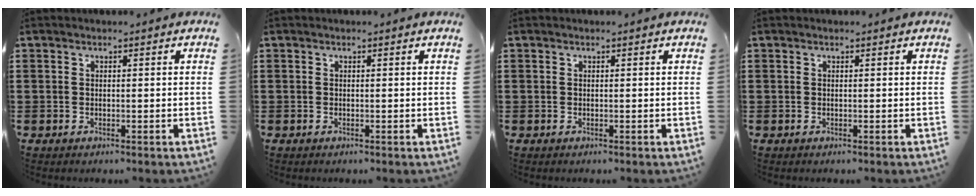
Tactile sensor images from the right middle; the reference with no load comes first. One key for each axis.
{"total": 0.0}
{"total": 0.0}
{"total": 0.0}